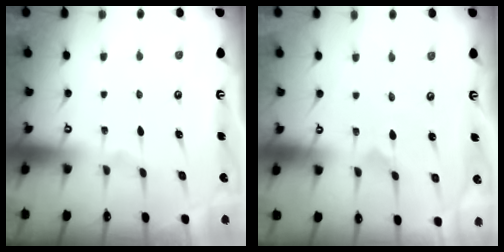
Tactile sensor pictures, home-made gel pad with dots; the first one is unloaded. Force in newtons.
{"total": 0.0}